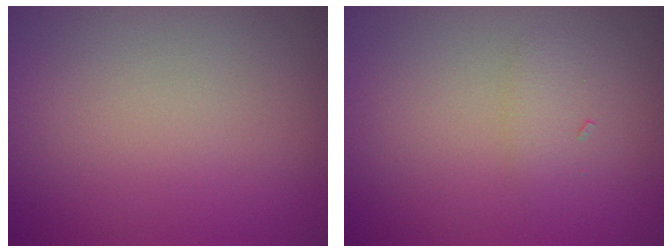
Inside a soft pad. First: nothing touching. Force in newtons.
{"total": 1.3, "press": 1.3, "slide": 0.1}